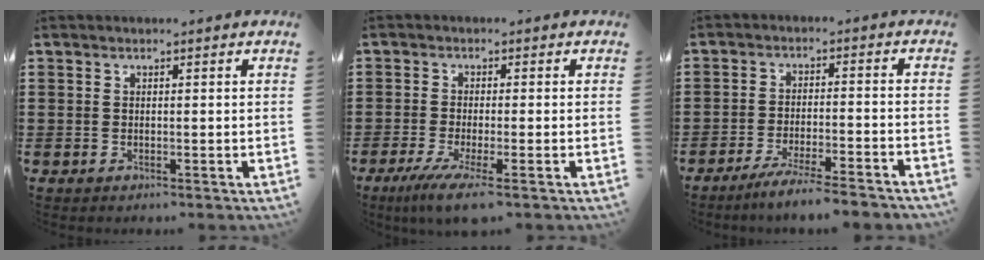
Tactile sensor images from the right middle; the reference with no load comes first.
{"total": 4.5, "force": [-2.5, 0.0, 3.7], "torque": [-0.076, -0.020, -0.042]}
{"total": 5.1, "force": [-4.6, -0.4, 2.2], "torque": [-0.049, -0.016, -0.089]}